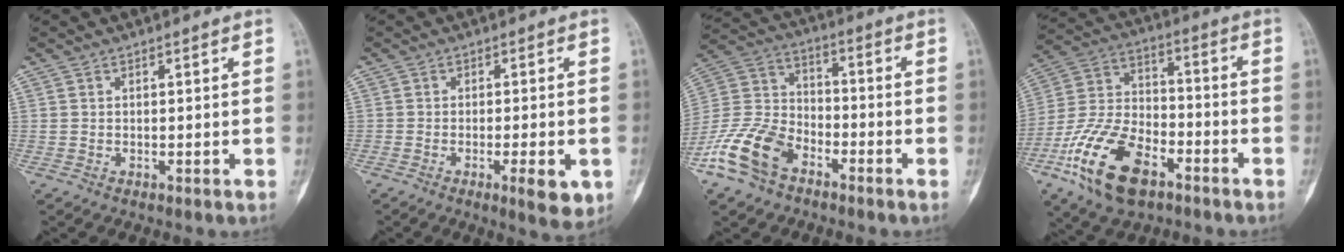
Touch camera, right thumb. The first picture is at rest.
{"total": 6.2, "force": [-2.2, 1.5, 5.6], "torque": [-0.070, -0.005, -0.027]}
{"total": 14.0, "force": [-8.2, 8.5, 7.6], "torque": [-0.151, 0.048, -0.166]}
{"total": 18.2, "force": [-9.4, 9.5, 12.3], "torque": [-0.232, 0.046, -0.176]}